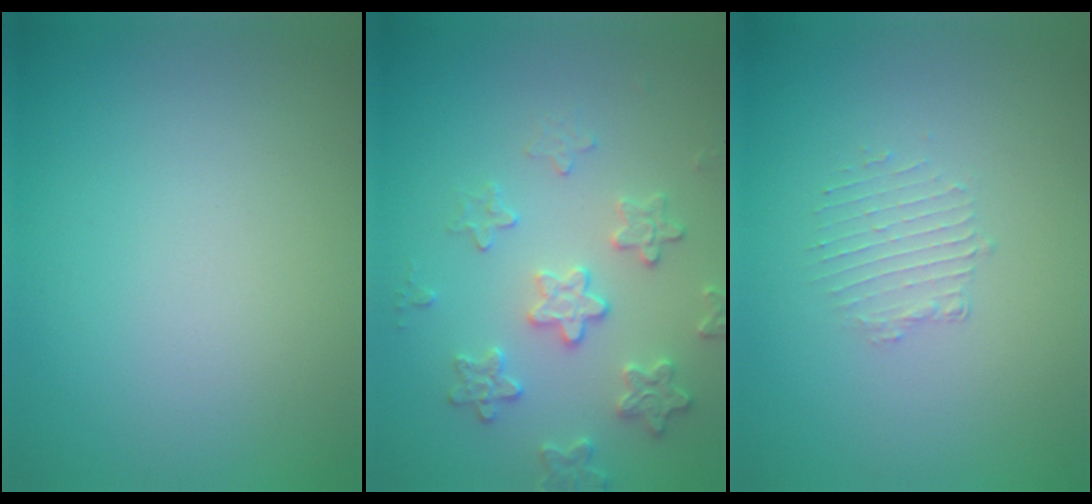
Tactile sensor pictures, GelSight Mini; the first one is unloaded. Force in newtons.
{"total": 3.2, "press": 3.2, "slide": 0.5}
{"total": 1.3, "press": 0.7, "slide": 1.1}